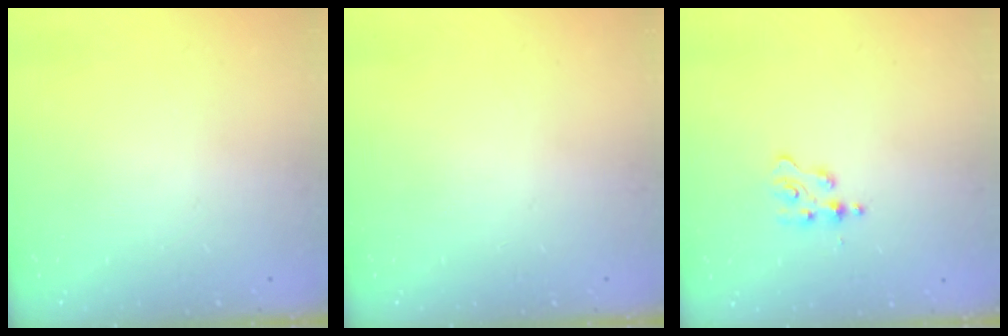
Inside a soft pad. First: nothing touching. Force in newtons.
{"total": 0.0}
{"total": 2.3, "press": 2.3, "slide": 0.4}